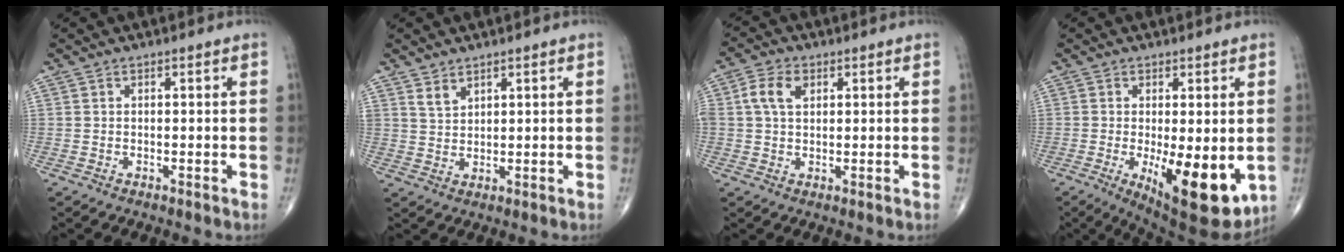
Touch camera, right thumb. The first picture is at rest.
{"total": 2.7, "force": [2.1, 1.3, 1.0], "torque": [-0.010, -0.017, 0.045]}
{"total": 5.3, "force": [1.5, 3.5, 3.7], "torque": [-0.074, 0.009, 0.026]}
{"total": 14.1, "force": [-3.0, 5.1, 12.8], "torque": [-0.181, -0.029, -0.028]}